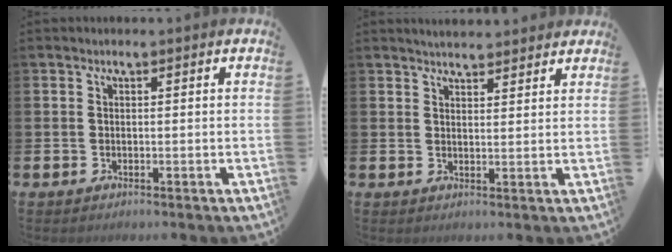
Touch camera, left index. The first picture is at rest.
{"total": 3.3, "force": [3.3, 0.5, 0.3], "torque": [-0.010, -0.012, 0.059]}